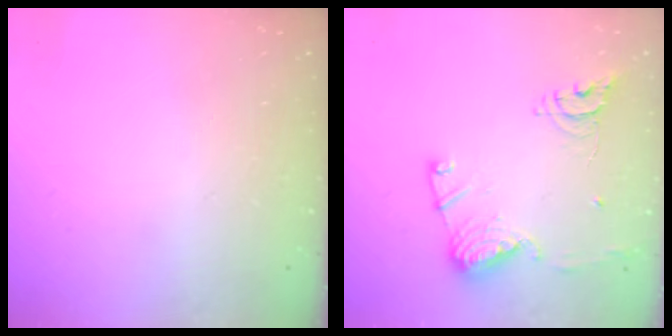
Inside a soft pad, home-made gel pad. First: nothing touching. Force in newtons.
{"total": 15.3, "press": 15.2, "slide": 1.4}